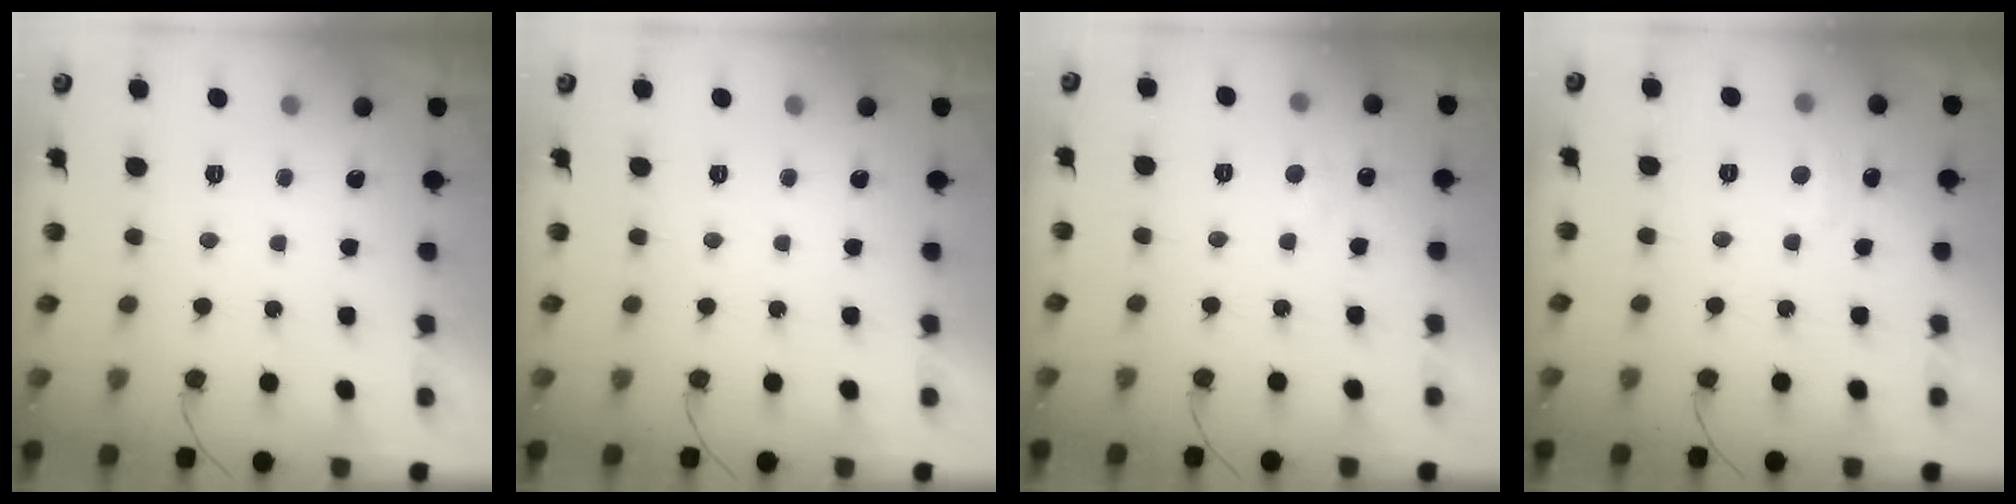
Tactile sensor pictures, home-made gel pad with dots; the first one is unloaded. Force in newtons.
{"total": 0.0}
{"total": 5.6, "press": 5.5, "slide": 0.7}
{"total": 3.0, "press": 3.0, "slide": 0.4}